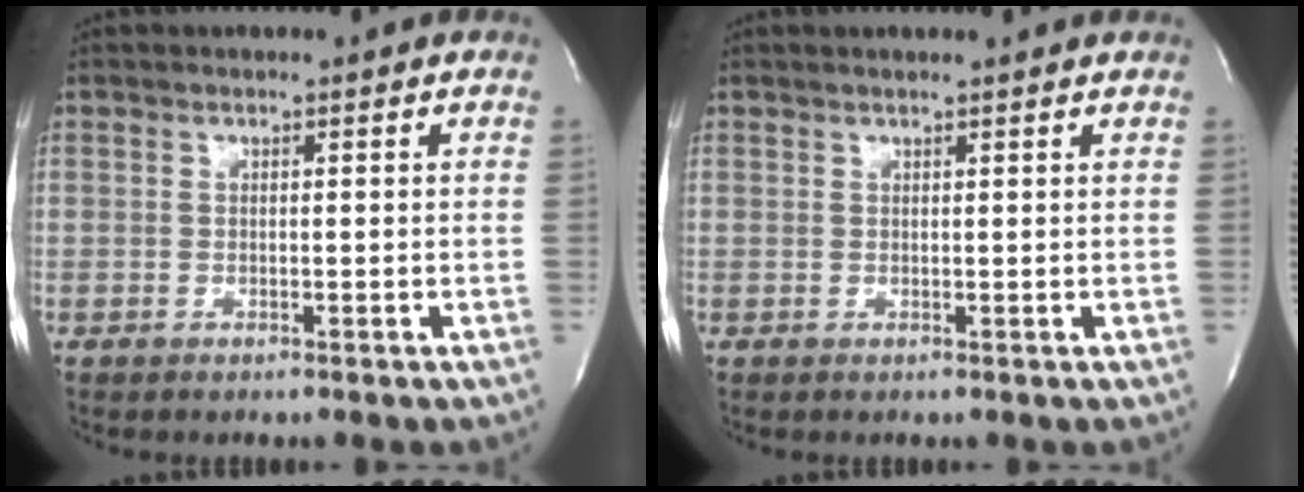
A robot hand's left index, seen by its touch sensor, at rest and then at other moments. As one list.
[{"total": 3.4, "force": [3.2, -0.1, 1.3], "torque": [-0.020, 0.016, 0.037]}]